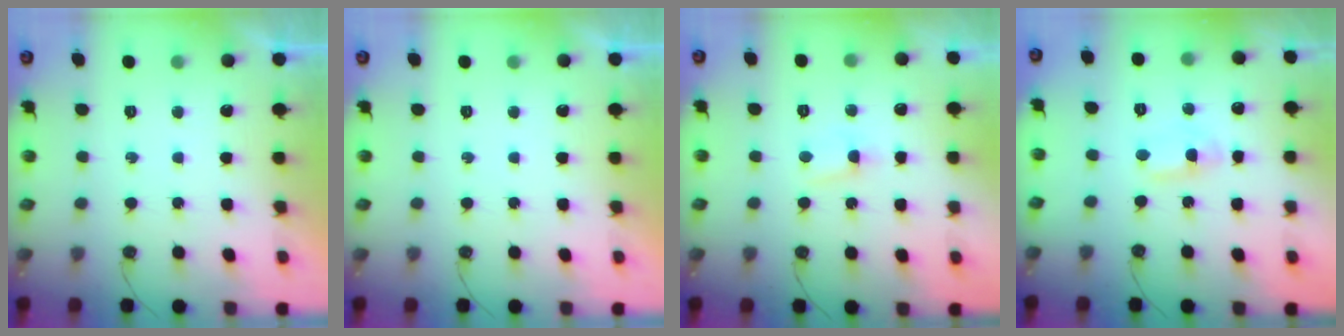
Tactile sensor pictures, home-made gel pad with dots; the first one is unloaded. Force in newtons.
{"total": 0.0}
{"total": 2.9, "press": 2.8, "slide": 0.4}
{"total": 1.0, "press": 0.8, "slide": 0.6}